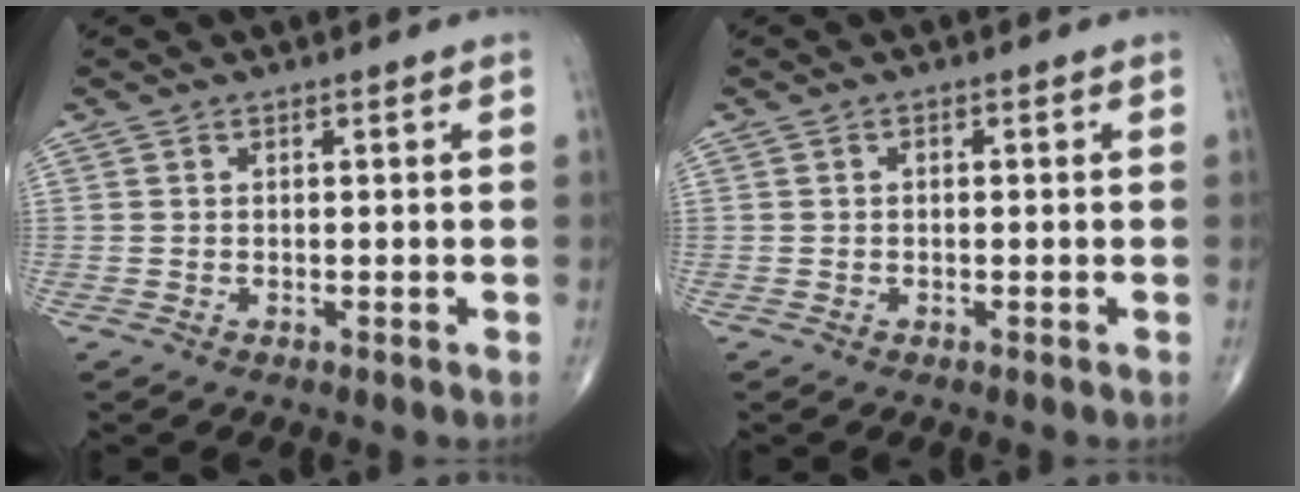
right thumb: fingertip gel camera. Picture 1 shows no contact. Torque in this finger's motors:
{"motor_torque": [-0.20, -0.04, 0.05, 0.16, 0.04]}